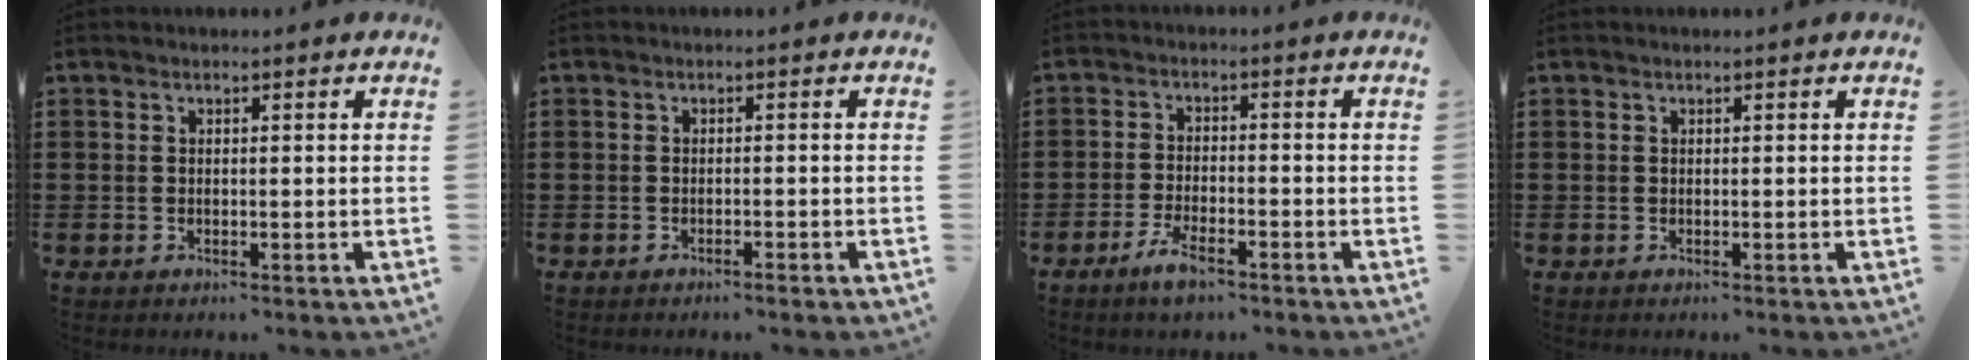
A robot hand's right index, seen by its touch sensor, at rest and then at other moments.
{"total": 0.9, "force": [-0.8, -0.1, 0.3], "torque": [-0.008, -0.002, -0.016]}
{"total": 3.9, "force": [-2.9, 1.1, 2.4], "torque": [-0.053, 0.003, -0.058]}
{"total": 0.0}